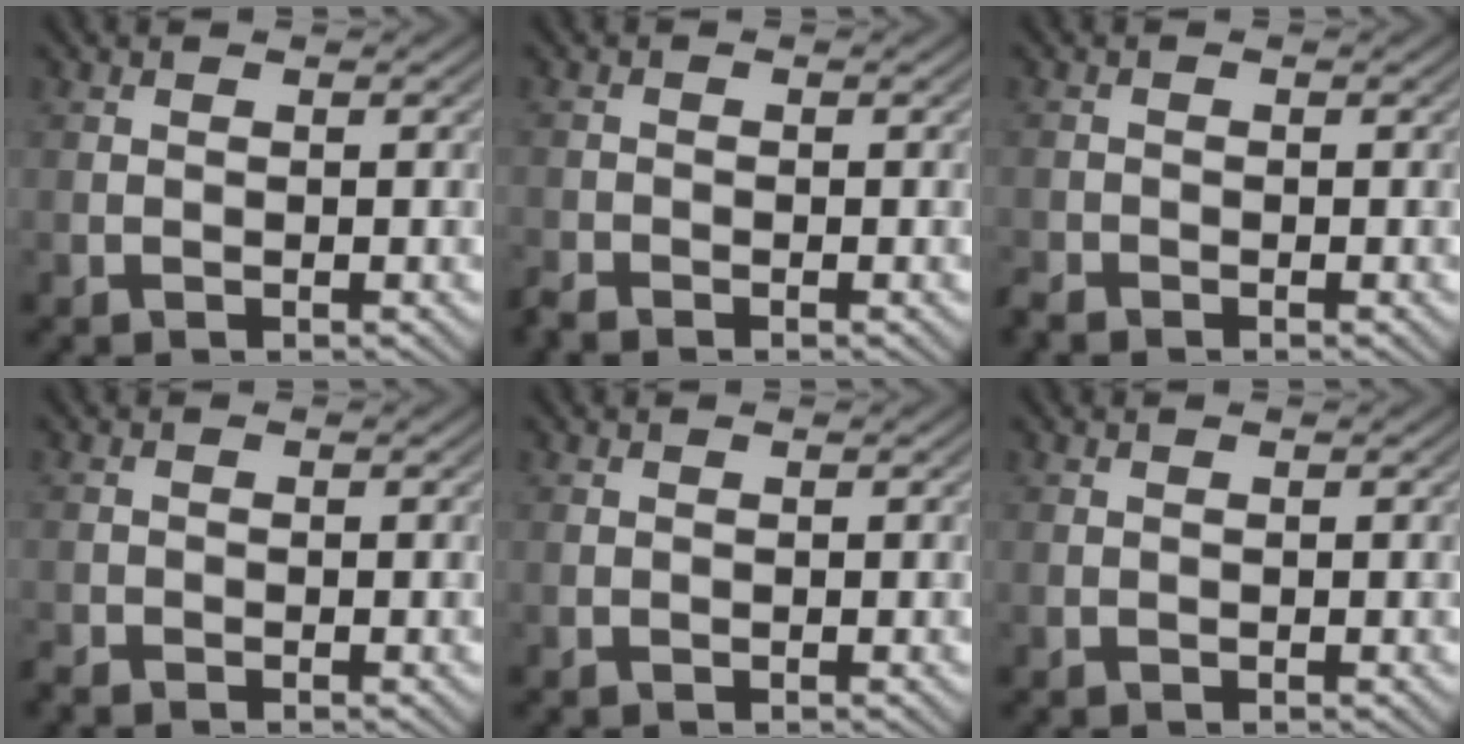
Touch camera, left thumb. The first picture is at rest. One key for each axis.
{"total": 1.7, "fx": -1.6, "fy": 0.4, "fz": 0.4, "tx": -0.013, "ty": -0.008, "tz": -0.041}
{"total": 1.6, "fx": -1.5, "fy": 0.5, "fz": 0.3, "tx": -0.010, "ty": -0.007, "tz": -0.038}
{"total": 1.3, "fx": -1.2, "fy": 0.6, "fz": 0.2, "tx": -0.008, "ty": -0.005, "tz": -0.030}
{"total": 0.0}
{"total": 0.0}